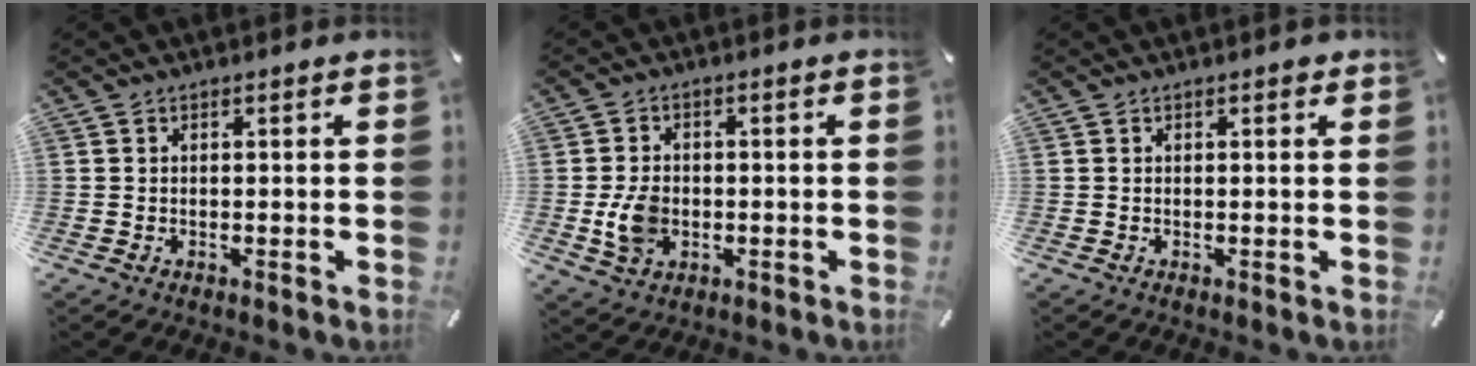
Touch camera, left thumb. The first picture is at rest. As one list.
[{"total": 6.8, "force": [-1.1, 5.2, 4.3], "torque": [-0.090, 0.001, -0.019]}, {"total": 0.6, "force": [0.3, 0.2, 0.5], "torque": [0.000, -0.001, 0.003]}]